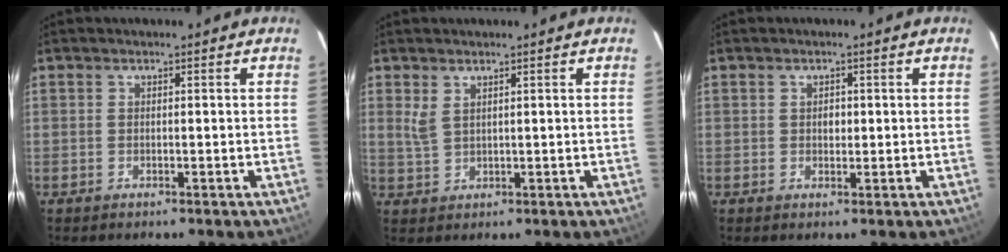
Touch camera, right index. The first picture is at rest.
{"total": 2.5, "force": [1.5, 1.0, 1.7], "torque": [-0.035, -0.003, 0.031]}
{"total": 1.5, "force": [0.1, 1.3, 0.8], "torque": [-0.011, 0.004, 0.001]}